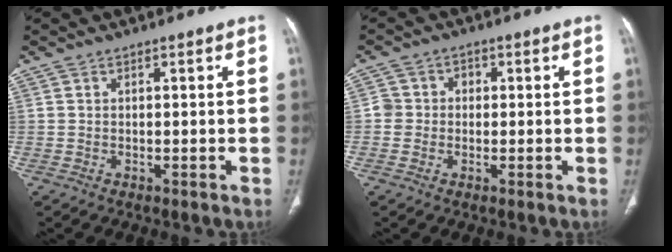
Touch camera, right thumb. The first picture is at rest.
{"total": 3.5, "force": [-0.2, 3.4, 0.8], "torque": [0.007, 0.014, -0.009]}